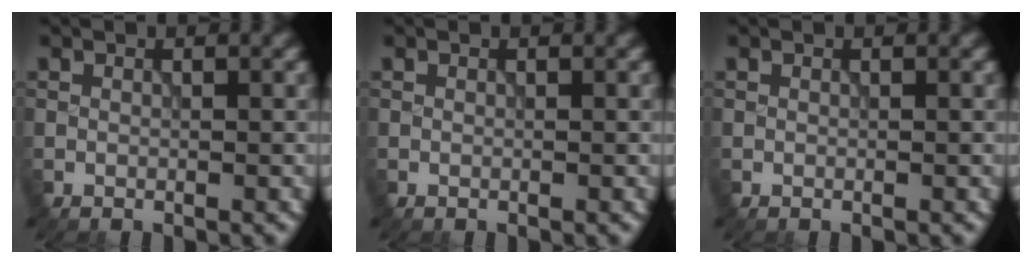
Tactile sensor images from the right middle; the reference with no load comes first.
{"total": 0.0}
{"total": 0.0}